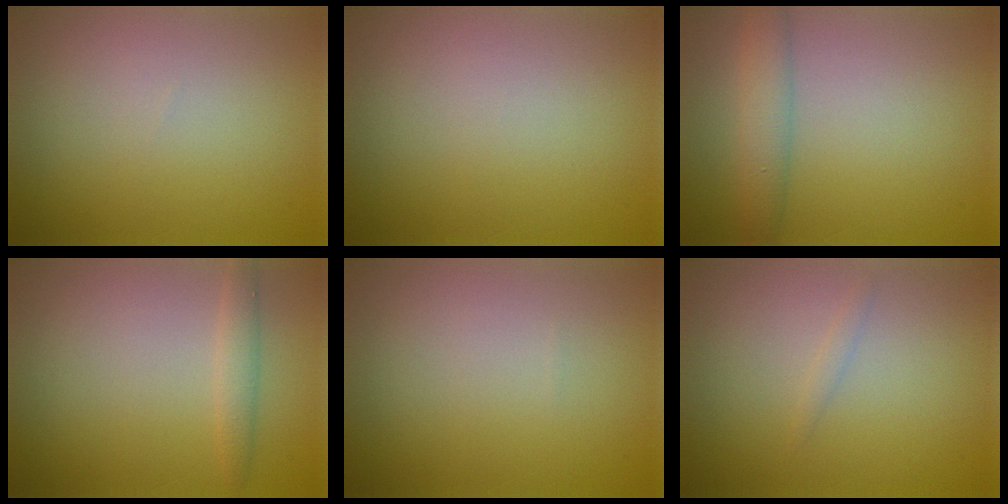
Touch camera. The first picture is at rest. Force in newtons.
{"total": 0.0}
{"total": 3.0, "press": 3.0, "slide": 0.2}
{"total": 1.5, "press": 1.5, "slide": 0.0}
{"total": 0.0}
{"total": 0.6, "press": 0.6, "slide": 0.0}